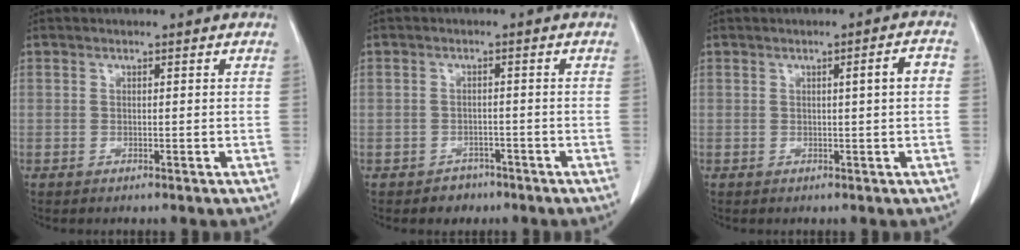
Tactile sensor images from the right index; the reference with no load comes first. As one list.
[{"total": 2.6, "force": [-1.7, 1.9, 0.0], "torque": [-0.001, 0.011, -0.025]}, {"total": 2.9, "force": [0.3, -0.2, 2.9], "torque": [-0.040, 0.006, 0.003]}]